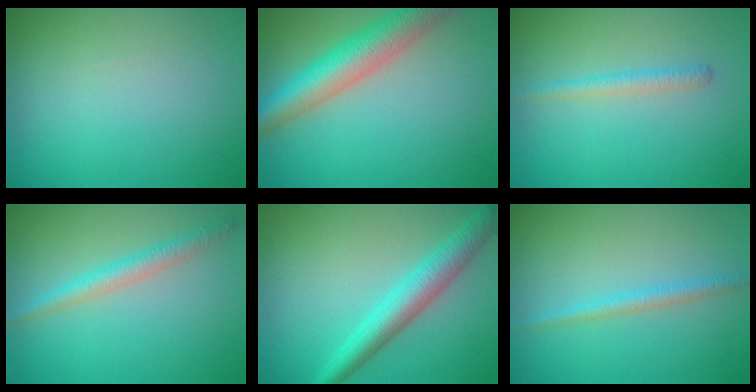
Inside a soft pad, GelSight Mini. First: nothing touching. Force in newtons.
{"total": 7.1, "press": 7.1, "slide": 0.5}
{"total": 1.5, "press": 1.5, "slide": 0.1}
{"total": 2.4, "press": 2.4, "slide": 0.0}
{"total": 4.4, "press": 4.3, "slide": 0.1}
{"total": 1.6, "press": 1.6, "slide": 0.0}